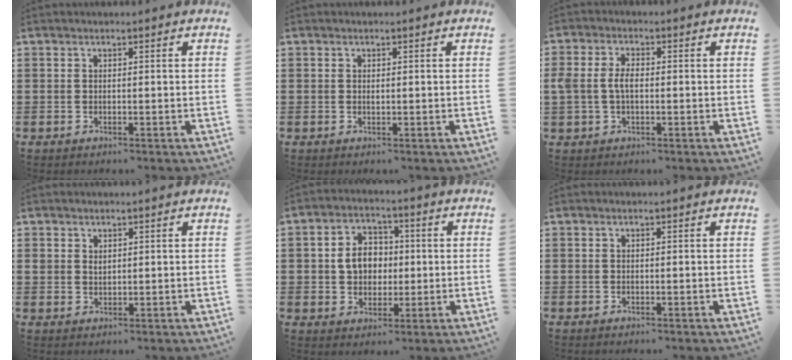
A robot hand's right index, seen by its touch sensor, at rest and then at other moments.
{"total": 0.5, "force": [0.1, 0.2, 0.5], "torque": [-0.010, -0.002, 0.003]}
{"total": 3.8, "force": [-0.2, 2.2, 3.1], "torque": [-0.083, -0.002, -0.011]}
{"total": 1.3, "force": [0.9, 0.8, 0.4], "torque": [-0.010, 0.004, 0.017]}
{"total": 5.9, "force": [0.1, 4.8, 3.4], "torque": [-0.079, 0.010, -0.006]}
{"total": 0.0}